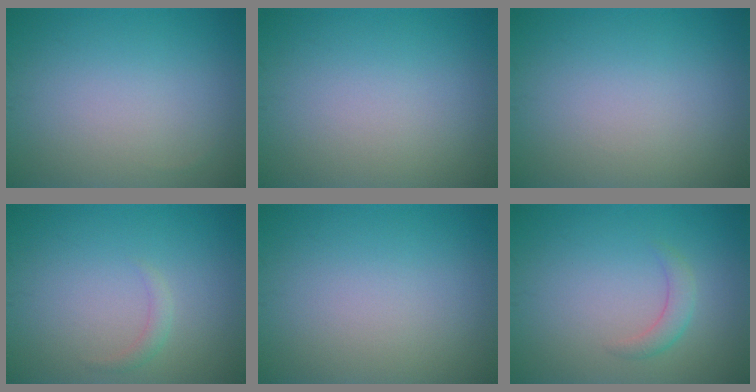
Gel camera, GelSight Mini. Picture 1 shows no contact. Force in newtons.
{"total": 0.0}
{"total": 0.0}
{"total": 1.0, "press": 1.0, "slide": 0.0}
{"total": 0.0}
{"total": 1.7, "press": 1.7, "slide": 0.1}